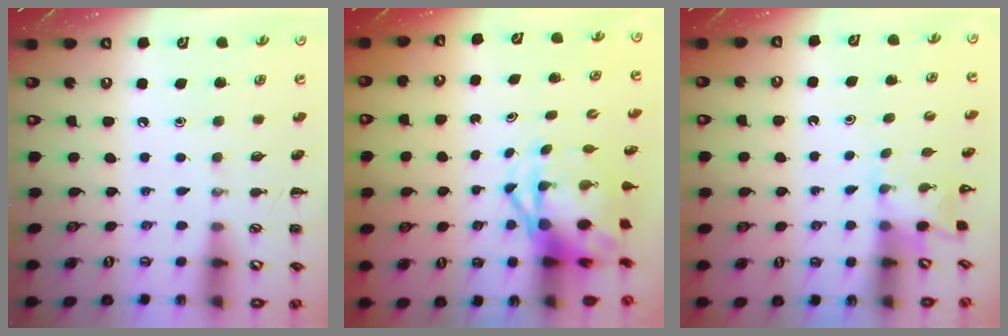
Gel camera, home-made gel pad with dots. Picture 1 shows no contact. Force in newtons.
{"total": 5.4, "press": 5.2, "slide": 1.2}
{"total": 2.2, "press": 2.1, "slide": 0.7}